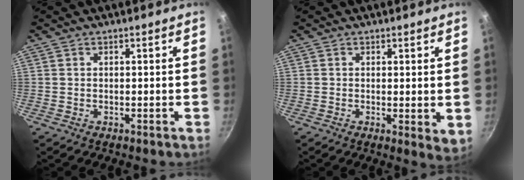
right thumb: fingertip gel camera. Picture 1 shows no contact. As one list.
[{"total": 3.7, "force": [0.4, 1.4, 3.4], "torque": [-0.046, -0.013, 0.005]}]